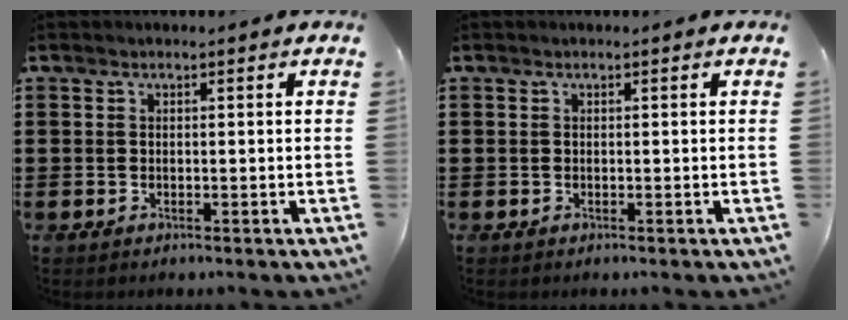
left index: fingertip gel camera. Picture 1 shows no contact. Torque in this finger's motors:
{"motor_torque": [0.00, 0.00, 0.04, 0.00]}